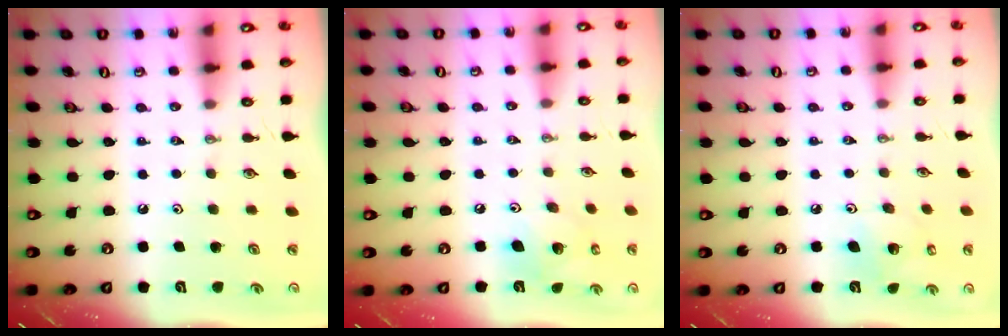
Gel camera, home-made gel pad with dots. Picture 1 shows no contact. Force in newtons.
{"total": 11.4, "press": 11.2, "slide": 2.1}
{"total": 5.9, "press": 5.9, "slide": 0.4}